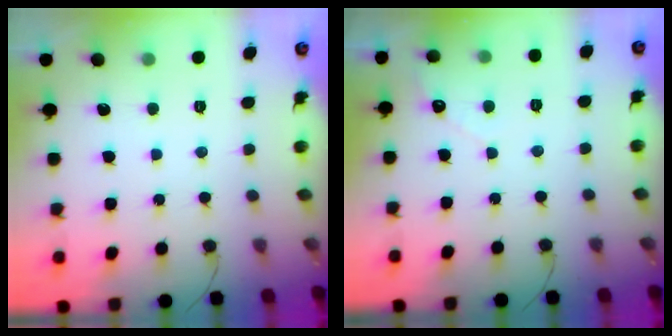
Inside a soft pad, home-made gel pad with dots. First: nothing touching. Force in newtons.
{"total": 2.2, "press": 2.2, "slide": 0.2}